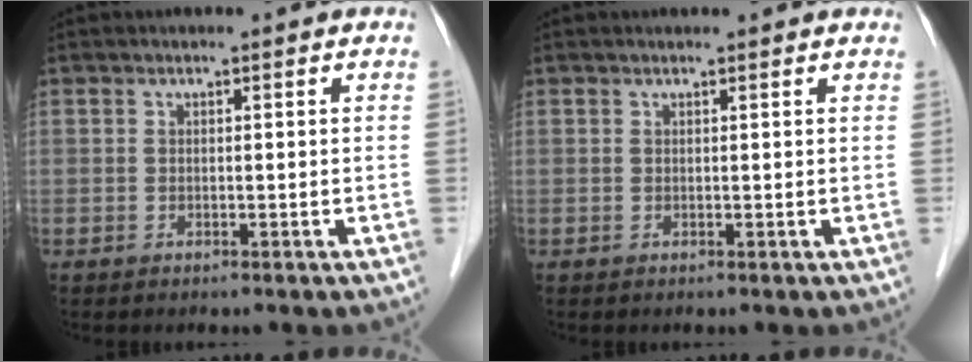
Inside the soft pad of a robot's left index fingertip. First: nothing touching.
{"total": 2.3, "force": [2.3, 0.2, 0.5], "torque": [-0.012, 0.012, 0.023]}